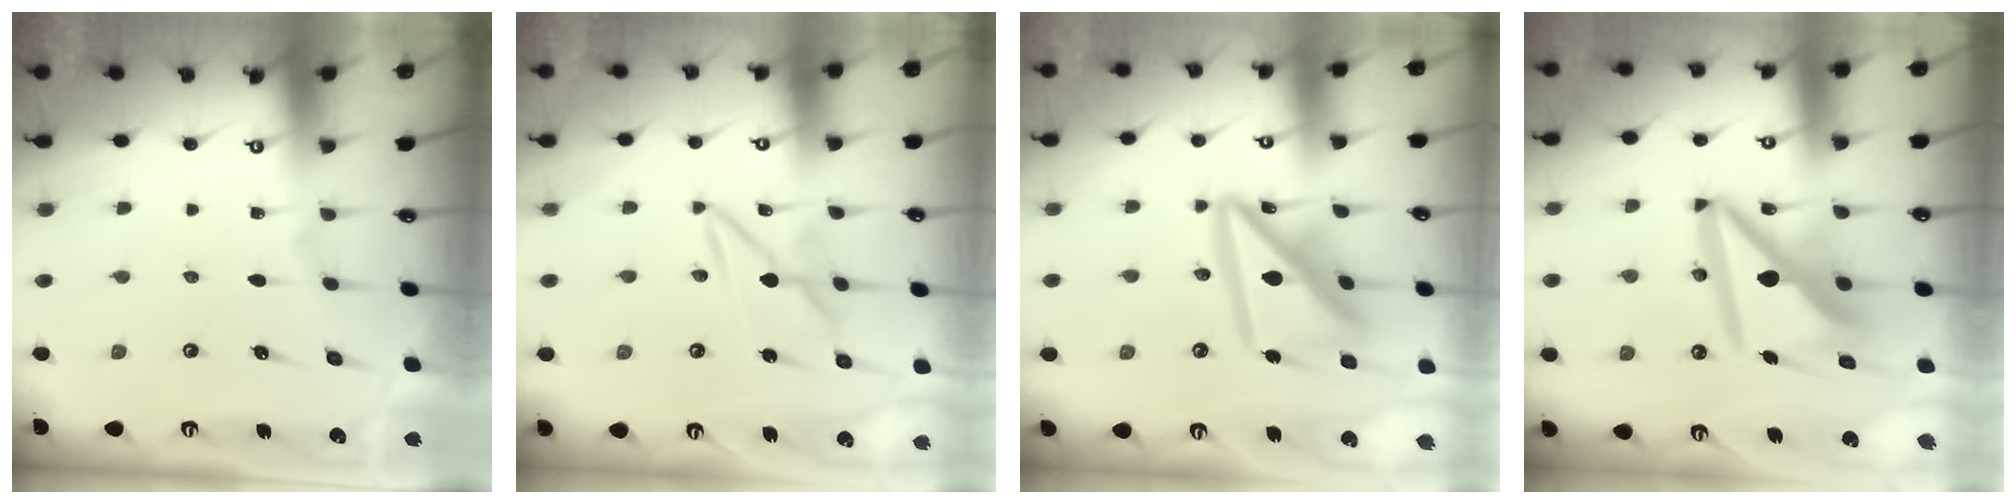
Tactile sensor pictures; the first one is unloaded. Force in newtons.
{"total": 3.9, "press": 3.9, "slide": 0.3}
{"total": 17.2, "press": 17.1, "slide": 1.9}
{"total": 13.9, "press": 13.9, "slide": 1.5}